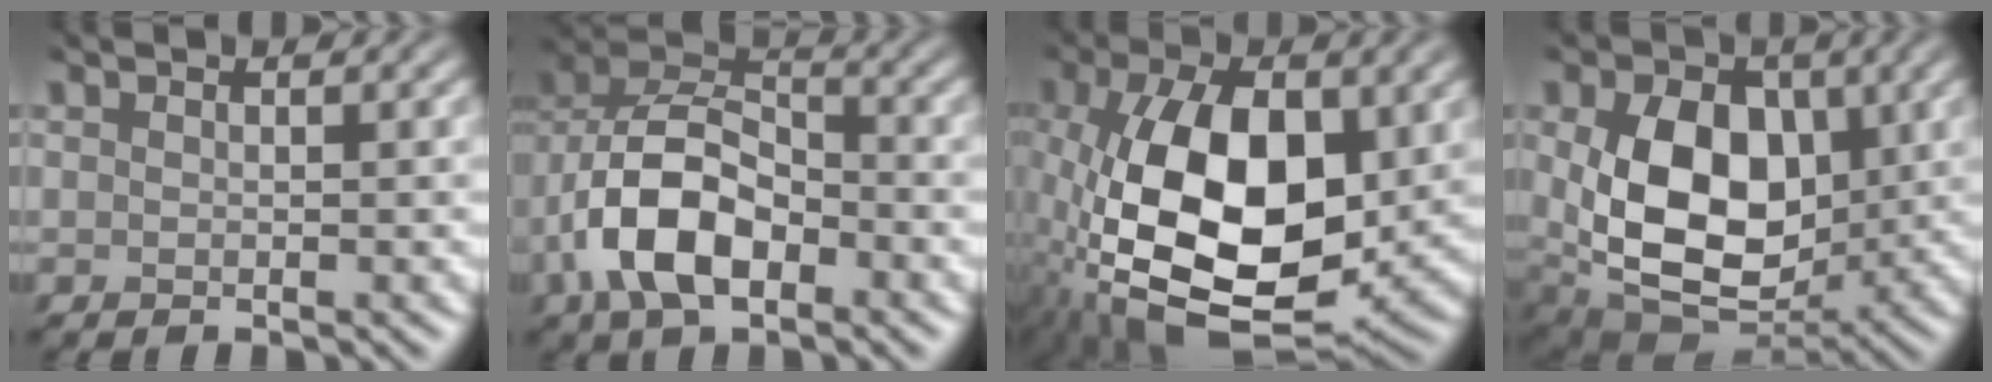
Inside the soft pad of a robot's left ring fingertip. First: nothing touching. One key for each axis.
{"total": 8.4, "fx": -4.2, "fy": 4.5, "fz": 5.6, "tx": -0.116, "ty": 0.005, "tz": -0.086}
{"total": 13.6, "fx": -3.3, "fy": 6.9, "fz": 11.3, "tx": -0.206, "ty": -0.022, "tz": -0.057}
{"total": 10.5, "fx": -0.4, "fy": 7.2, "fz": 7.7, "tx": -0.148, "ty": -0.021, "tz": -0.001}